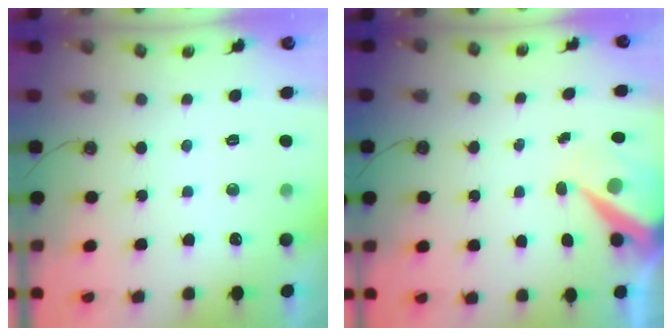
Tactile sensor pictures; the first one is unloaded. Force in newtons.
{"total": 8.6, "press": 8.5, "slide": 1.1}